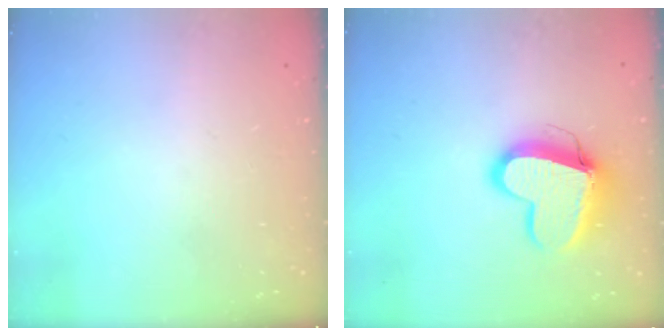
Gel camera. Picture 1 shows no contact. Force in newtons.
{"total": 13.3, "press": 13.2, "slide": 1.3}